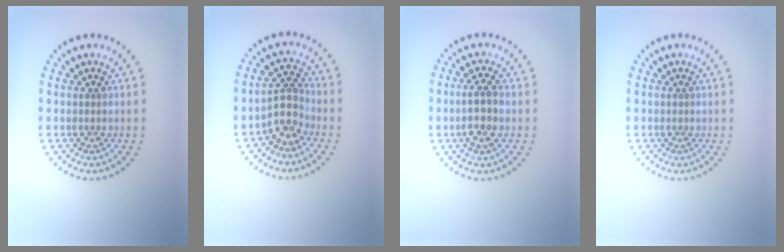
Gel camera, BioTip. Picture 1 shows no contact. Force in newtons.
{"total": 2.7, "press": 2.1, "slide": 1.8}
{"total": 2.9, "press": 2.7, "slide": 1.0}
{"total": 0.0}